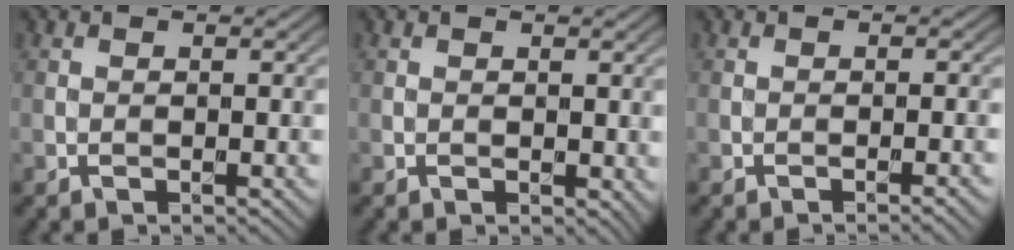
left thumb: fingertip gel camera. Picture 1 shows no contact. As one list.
[{"total": 0.8, "force": [0.2, 0.6, 0.5], "torque": [-0.006, -0.004, 0.006]}, {"total": 1.3, "force": [-0.6, 0.2, 1.1], "torque": [-0.009, 0.004, -0.015]}]